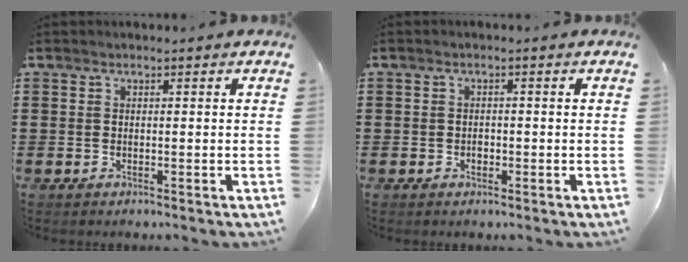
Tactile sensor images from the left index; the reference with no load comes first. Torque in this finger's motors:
{"motor_torque": [0.13, 0.12, 0.03, 0.02]}